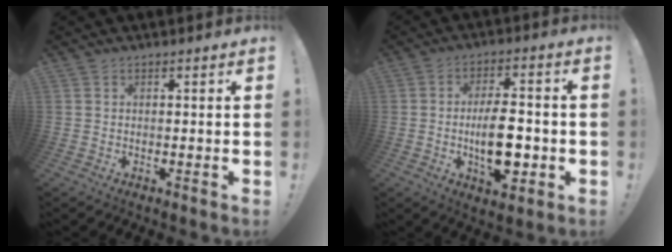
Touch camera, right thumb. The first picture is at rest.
{"total": 13.2, "force": [-2.2, 6.1, 11.4], "torque": [-0.193, 0.001, -0.041]}